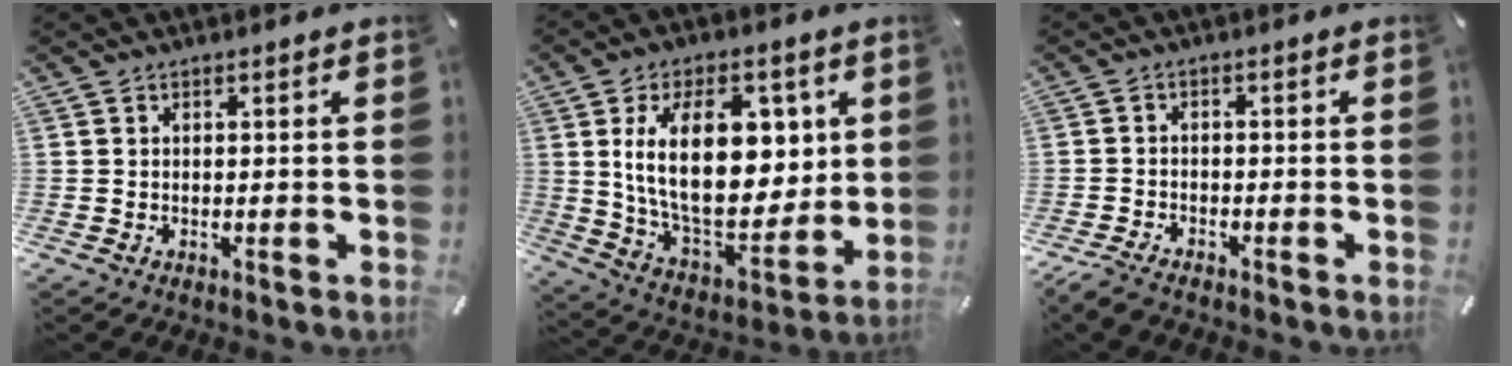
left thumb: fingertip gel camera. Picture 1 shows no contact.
{"total": 22.2, "force": [6.1, 13.3, 16.6], "torque": [-0.289, -0.029, 0.102]}
{"total": 3.1, "force": [-2.7, 0.9, 1.1], "torque": [-0.037, 0.008, -0.058]}